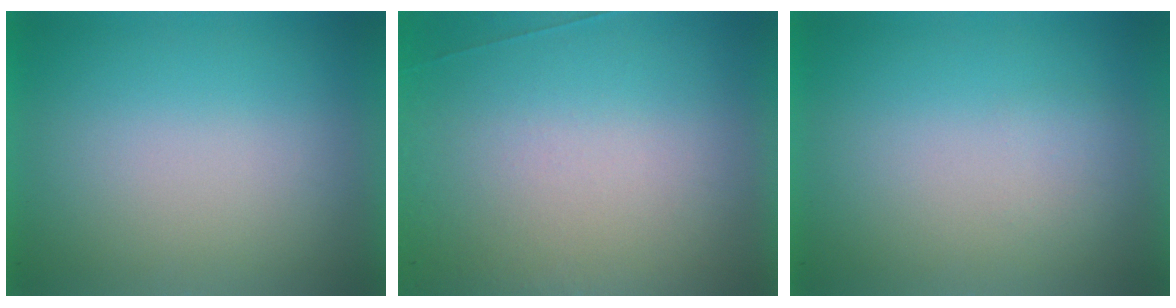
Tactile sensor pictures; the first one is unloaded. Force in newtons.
{"total": 6.7}
{"total": 1.1}